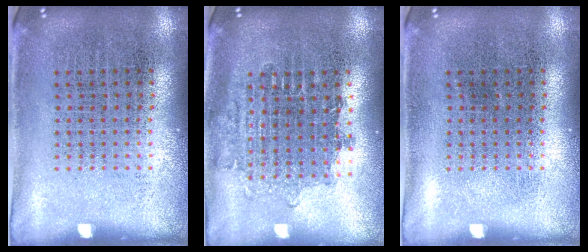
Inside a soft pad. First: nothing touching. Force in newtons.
{"total": 1.7, "press": 1.4, "slide": 1.0}
{"total": 0.0}